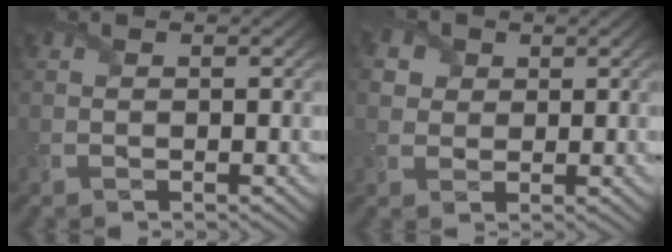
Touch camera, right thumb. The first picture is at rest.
{"total": 4.2, "force": [1.8, 3.5, 1.5], "torque": [-0.072, 0.006, 0.029]}